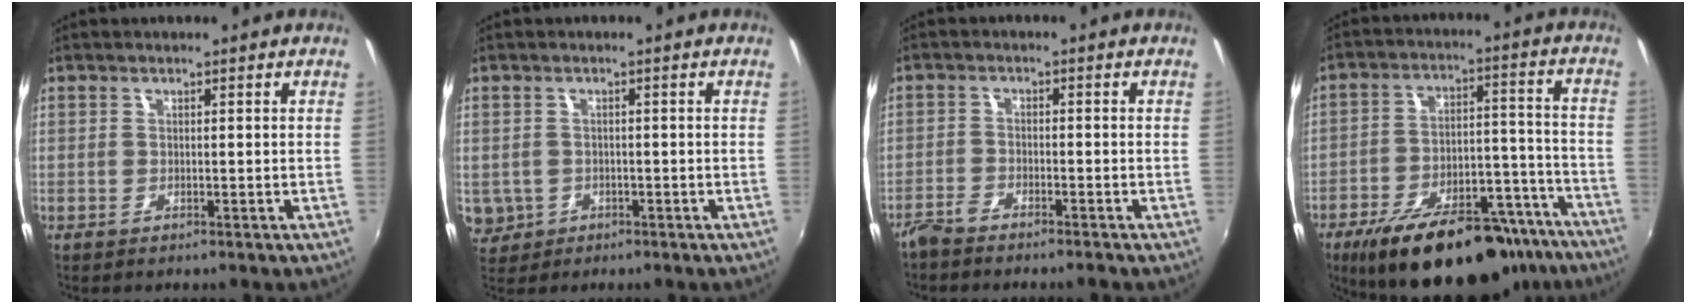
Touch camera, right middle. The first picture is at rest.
{"total": 5.7, "force": [-1.2, 5.3, 1.9], "torque": [-0.055, -0.003, -0.006]}
{"total": 3.4, "force": [-3.2, 0.6, 1.1], "torque": [-0.041, -0.004, -0.067]}
{"total": 26.9, "force": [-20.3, 10.5, 14.2], "torque": [-0.231, 0.004, -0.270]}